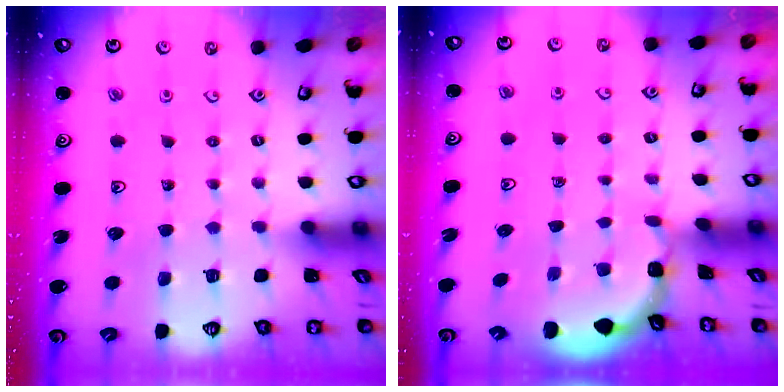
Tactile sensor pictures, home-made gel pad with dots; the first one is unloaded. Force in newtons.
{"total": 1.7, "press": 1.7, "slide": 0.1}